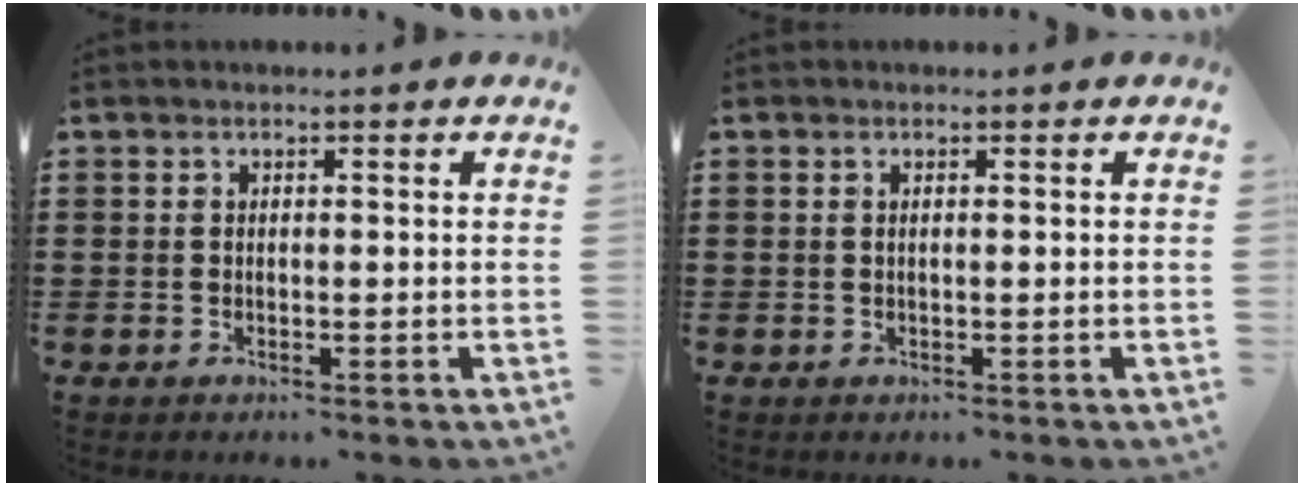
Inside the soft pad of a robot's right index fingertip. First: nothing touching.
{"total": 0.5, "force": [0.1, 0.0, 0.5], "torque": [-0.010, -0.001, 0.002]}